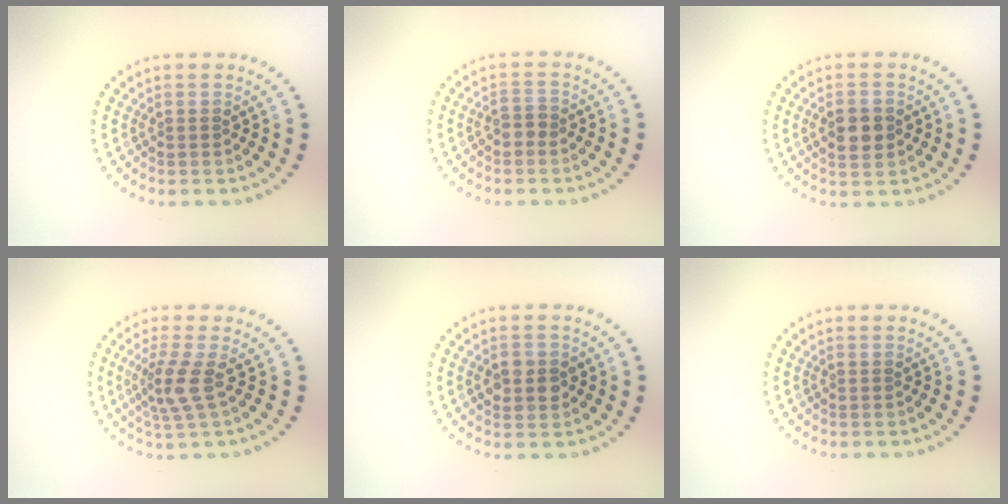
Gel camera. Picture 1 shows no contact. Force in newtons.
{"total": 1.2, "press": 1.1, "slide": 0.5}
{"total": 3.1, "press": 3.1, "slide": 0.1}
{"total": 2.9, "press": 2.2, "slide": 1.8}
{"total": 2.5, "press": 2.4, "slide": 0.5}
{"total": 0.0}